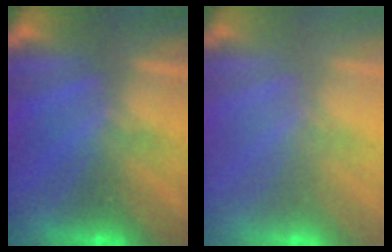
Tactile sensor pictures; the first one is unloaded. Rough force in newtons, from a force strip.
{"total": 2.4}